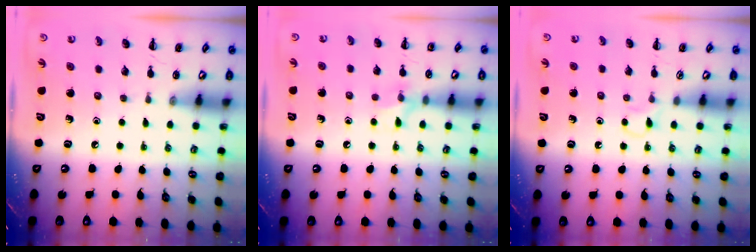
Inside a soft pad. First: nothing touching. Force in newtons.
{"total": 7.1, "press": 7.0, "slide": 1.4}
{"total": 2.8, "press": 2.6, "slide": 1.2}